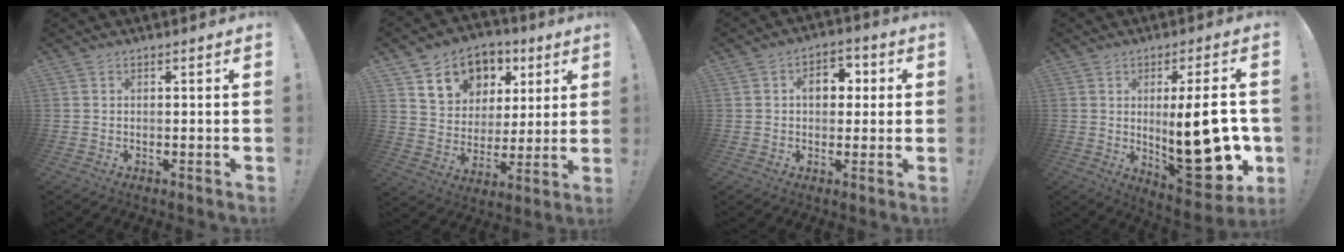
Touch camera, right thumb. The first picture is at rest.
{"total": 13.3, "force": [7.1, 10.3, 4.5], "torque": [-0.066, -0.035, 0.141]}
{"total": 7.7, "force": [1.2, 5.4, 5.3], "torque": [-0.064, 0.007, 0.016]}
{"total": 22.6, "force": [-2.0, 7.4, 21.3], "torque": [-0.306, -0.010, -0.021]}